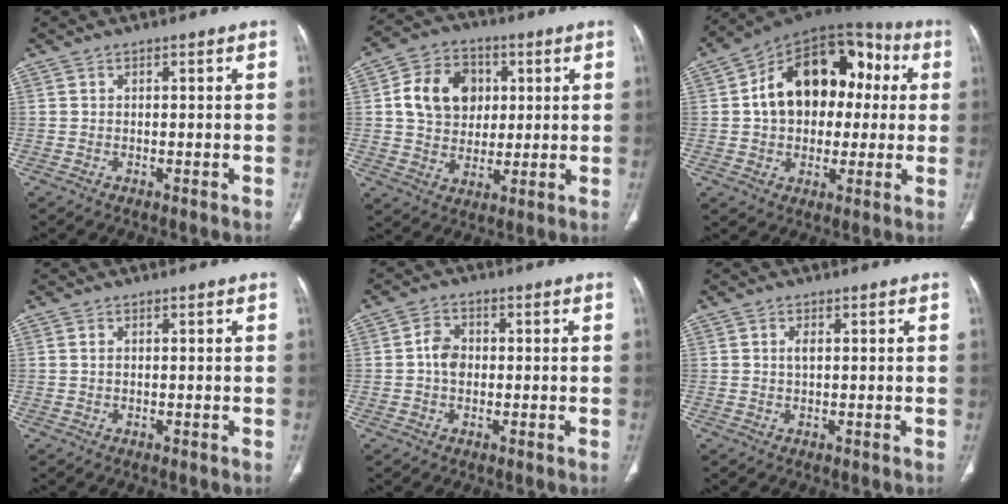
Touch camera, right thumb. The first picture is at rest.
{"total": 13.2, "force": [2.8, 10.6, 7.4], "torque": [-0.096, 0.003, 0.048]}
{"total": 21.5, "force": [2.5, 14.8, 15.4], "torque": [-0.201, 0.039, 0.035]}
{"total": 0.8, "force": [0.1, 0.5, 0.6], "torque": [-0.014, 0.003, 0.004]}
{"total": 4.3, "force": [-0.1, 3.3, 2.8], "torque": [-0.040, 0.010, -0.008]}
{"total": 1.7, "force": [0.4, 0.9, 1.4], "torque": [-0.028, 0.003, 0.008]}